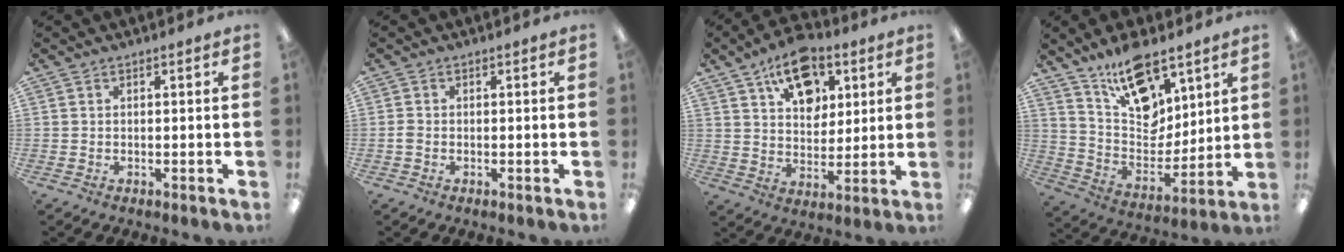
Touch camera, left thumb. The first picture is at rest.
{"total": 1.0, "force": [-0.2, 0.7, 0.7], "torque": [-0.015, 0.001, -0.005]}
{"total": 14.0, "force": [8.5, 8.4, 7.2], "torque": [-0.094, -0.041, 0.151]}
{"total": 16.4, "force": [11.8, 8.1, 8.1], "torque": [-0.140, -0.070, 0.214]}